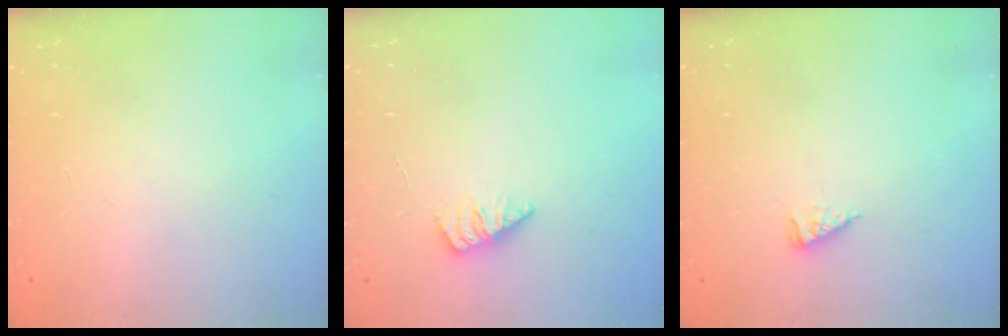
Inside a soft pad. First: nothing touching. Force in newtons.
{"total": 1.7, "press": 1.6, "slide": 0.4}
{"total": 2.5, "press": 2.5, "slide": 0.4}